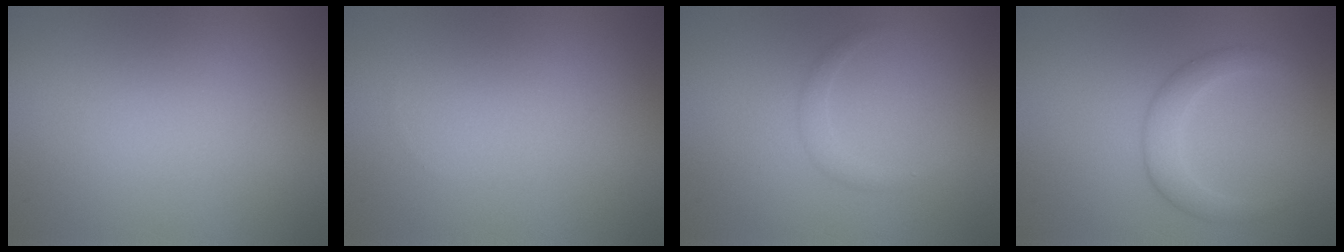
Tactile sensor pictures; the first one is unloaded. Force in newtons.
{"total": 0.0}
{"total": 1.1, "press": 1.1, "slide": 0.1}
{"total": 2.7, "press": 2.7, "slide": 0.1}